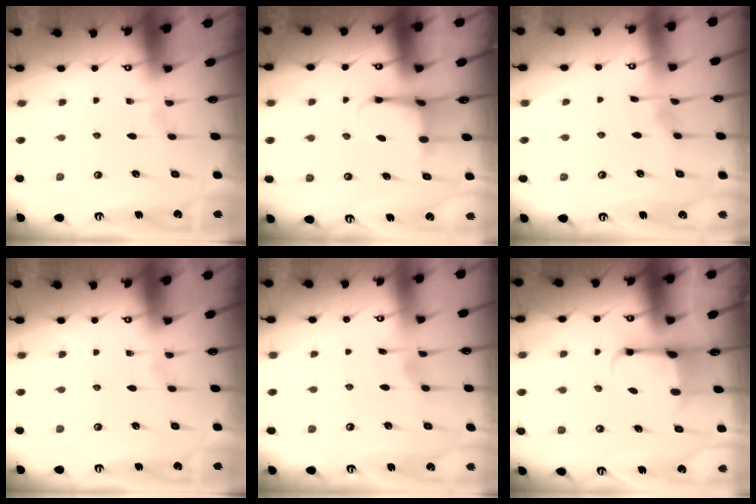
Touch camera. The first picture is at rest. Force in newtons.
{"total": 4.9, "press": 4.9, "slide": 0.6}
{"total": 4.0, "press": 4.0, "slide": 0.6}
{"total": 0.0}
{"total": 2.6, "press": 2.6, "slide": 0.3}
{"total": 5.3, "press": 5.2, "slide": 1.1}